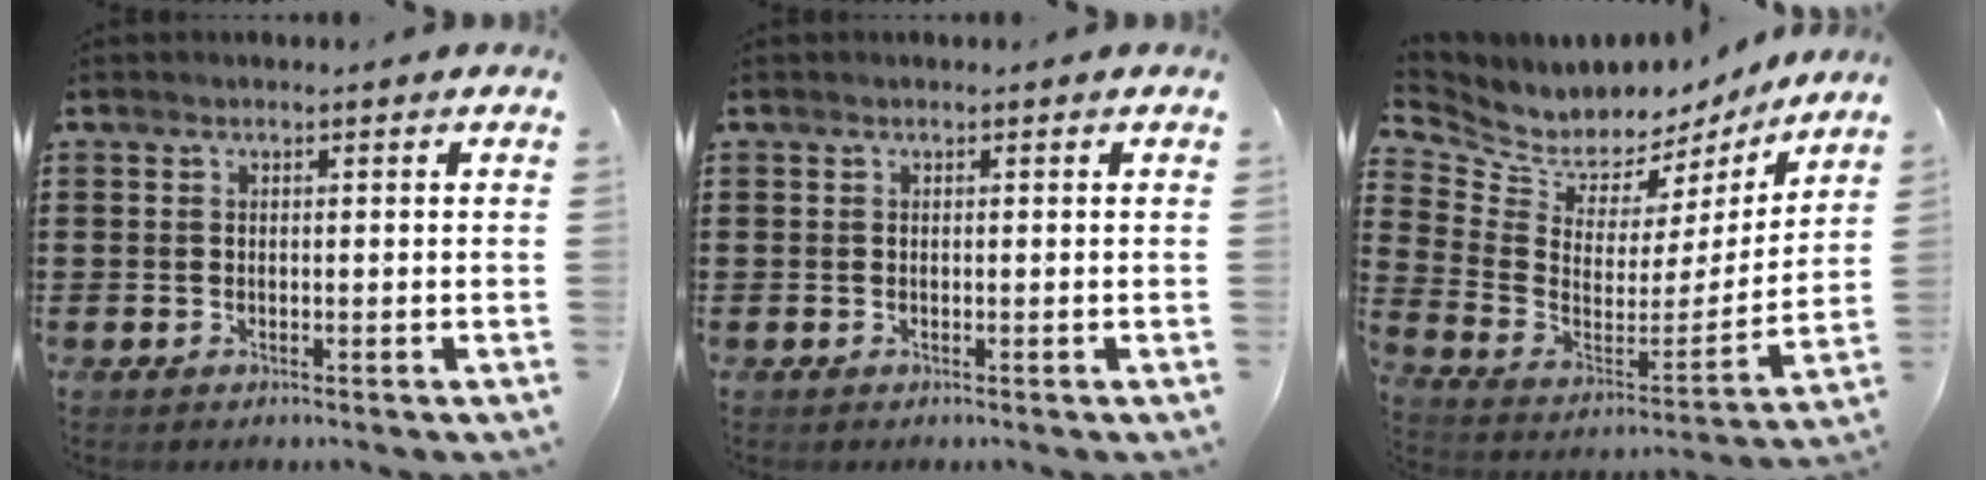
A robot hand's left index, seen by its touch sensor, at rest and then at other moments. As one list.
[{"total": 0.0}, {"total": 5.8, "force": [5.1, 2.7, 0.2], "torque": [-0.046, -0.055, 0.089]}]